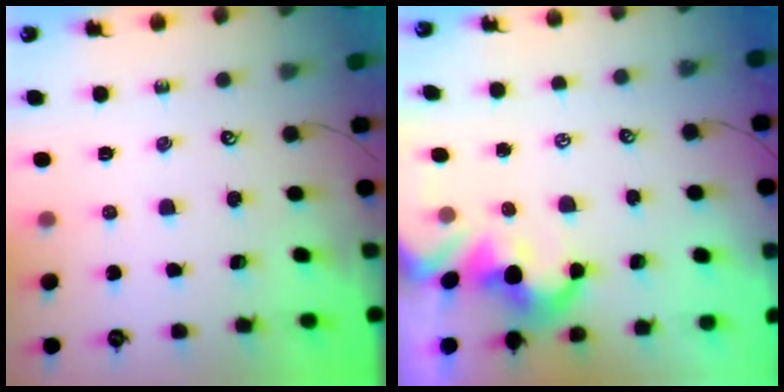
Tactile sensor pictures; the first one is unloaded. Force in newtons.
{"total": 3.0, "press": 2.8, "slide": 1.1}